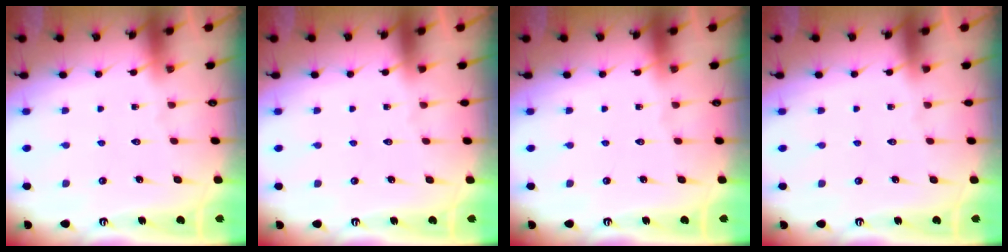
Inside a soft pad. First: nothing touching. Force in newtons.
{"total": 0.0}
{"total": 0.0}
{"total": 0.0}